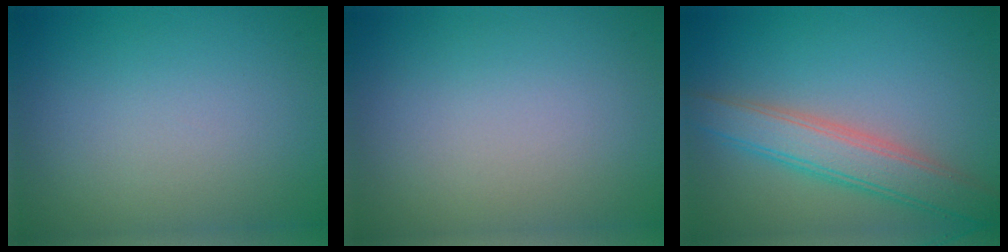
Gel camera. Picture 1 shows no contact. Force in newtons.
{"total": 0.0}
{"total": 4.9, "press": 4.9, "slide": 0.3}